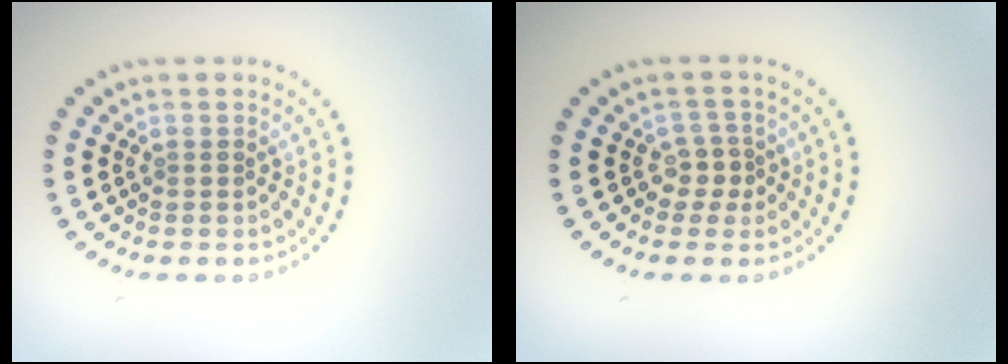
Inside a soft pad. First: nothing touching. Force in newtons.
{"total": 1.9, "press": 1.4, "slide": 1.2}